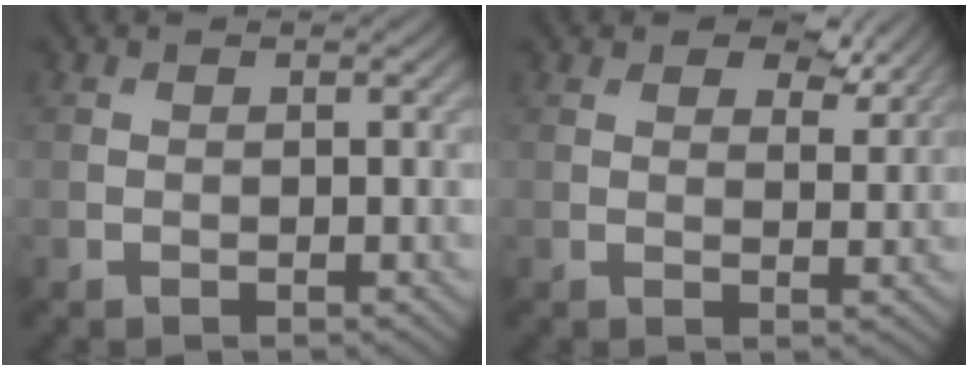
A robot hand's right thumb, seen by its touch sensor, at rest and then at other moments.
{"total": 6.2, "force": [4.3, 2.7, 3.5], "torque": [-0.052, -0.005, 0.067]}